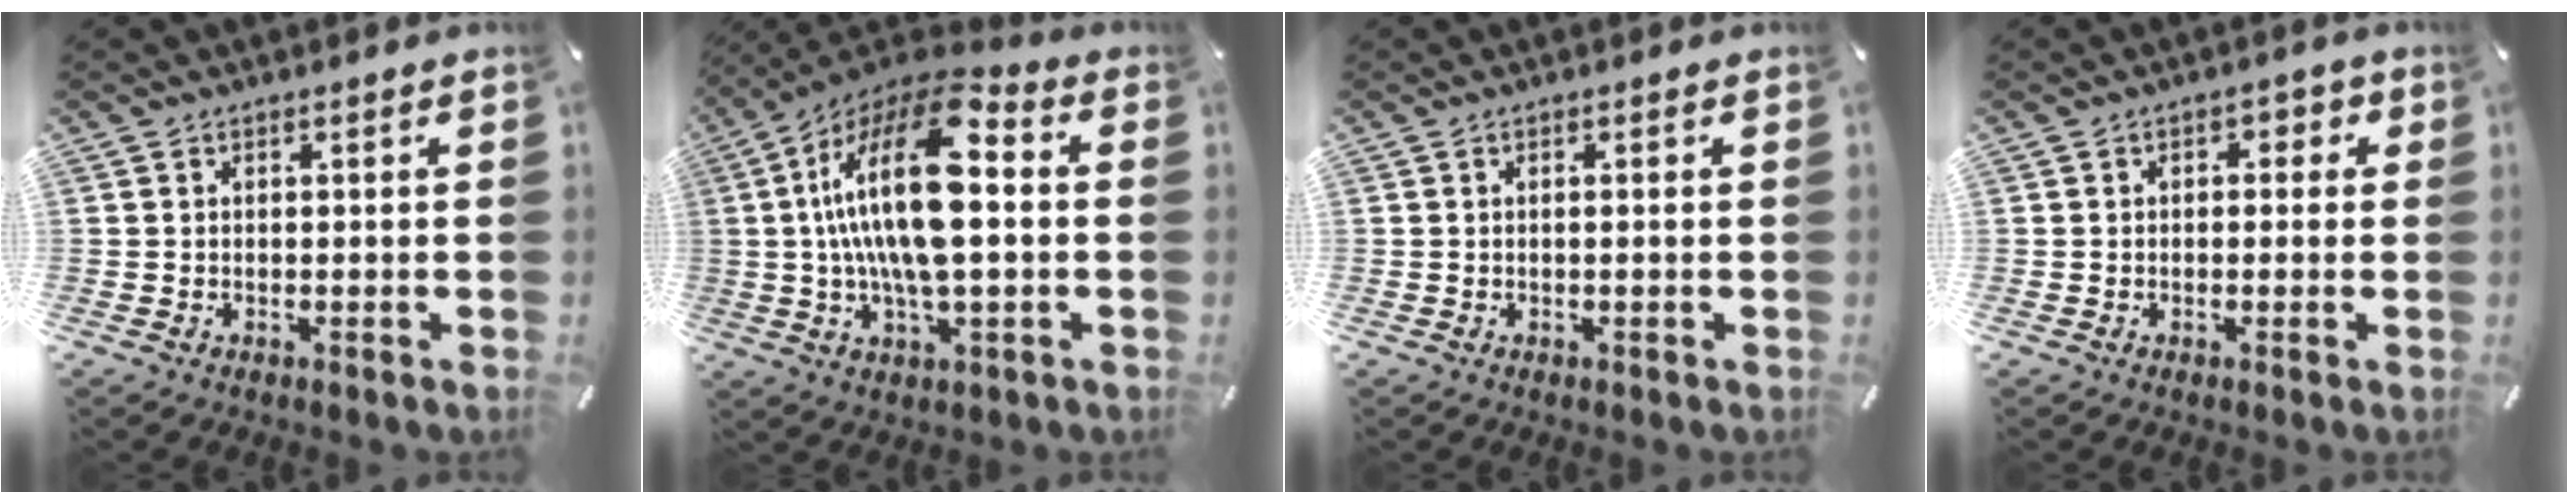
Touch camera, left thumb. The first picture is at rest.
{"total": 21.7, "force": [1.9, 8.7, 19.8], "torque": [-0.401, -0.007, 0.027]}
{"total": 0.6, "force": [-0.1, -0.1, 0.6], "torque": [-0.010, -0.003, -0.001]}
{"total": 1.9, "force": [-0.5, 1.4, 1.2], "torque": [-0.016, 0.008, -0.015]}